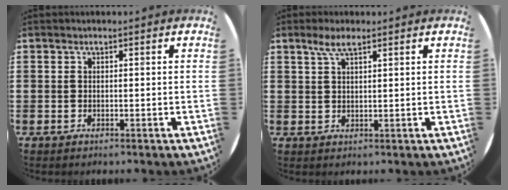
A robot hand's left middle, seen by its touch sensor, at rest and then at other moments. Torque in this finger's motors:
{"motor_torque": [0.69, -0.60, 0.09, 0.01]}